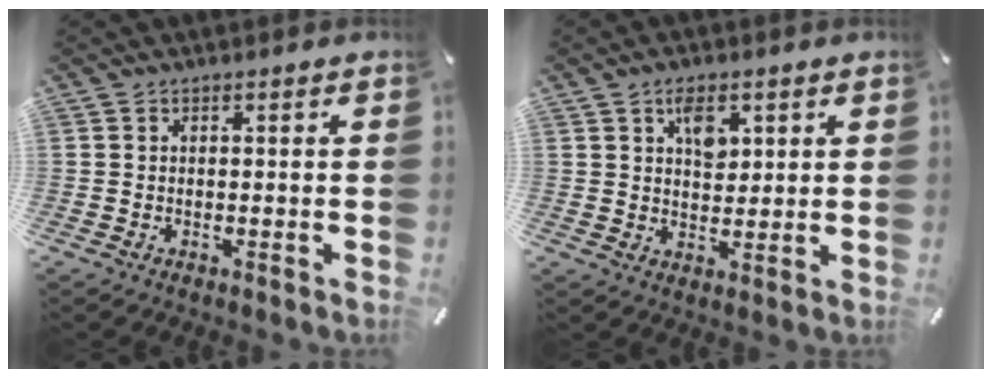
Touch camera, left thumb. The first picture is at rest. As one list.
[{"total": 5.6, "force": [2.5, 3.6, 3.5], "torque": [-0.038, -0.009, 0.036]}]